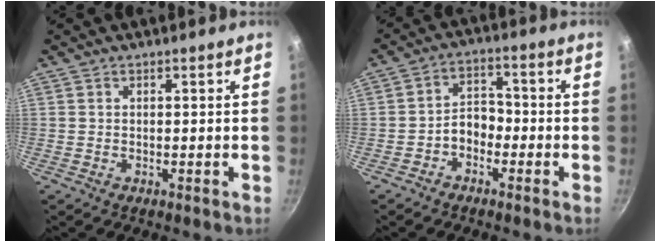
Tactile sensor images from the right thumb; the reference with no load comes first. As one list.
[{"total": 5.4, "force": [-2.2, 3.8, 3.1], "torque": [-0.030, 0.031, -0.051]}]